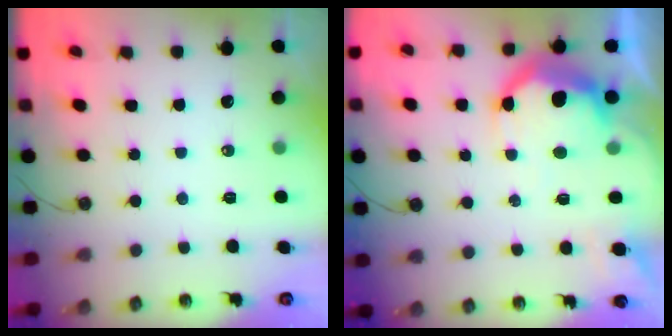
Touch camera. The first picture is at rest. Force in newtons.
{"total": 18.5, "press": 18.4, "slide": 1.4}